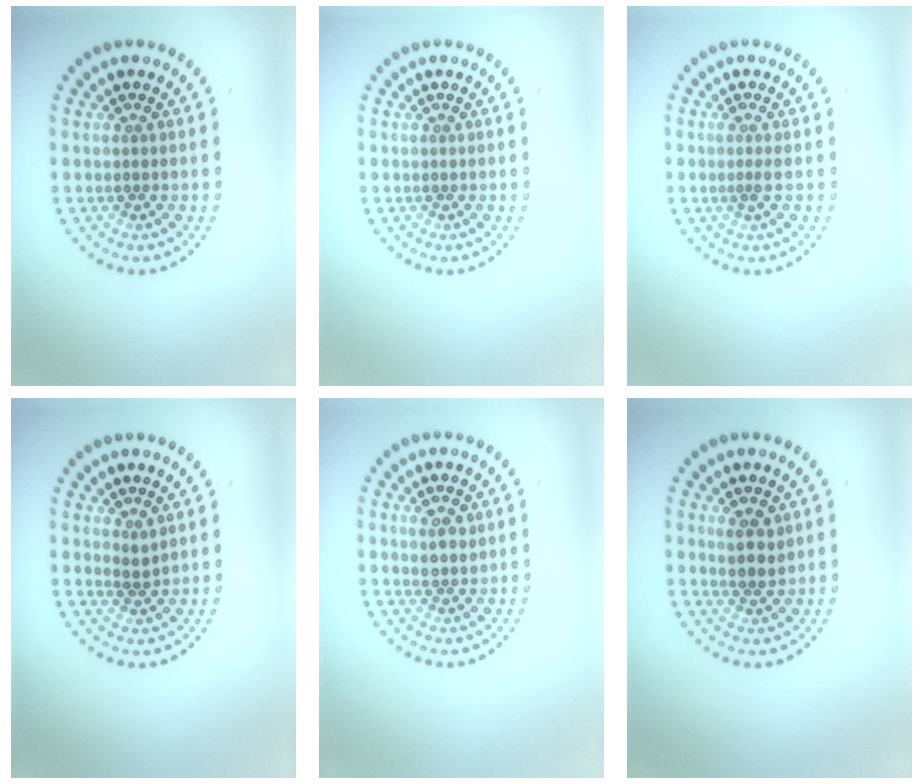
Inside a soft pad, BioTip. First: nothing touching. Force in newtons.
{"total": 0.0}
{"total": 1.1, "press": 0.9, "slide": 0.7}
{"total": 0.9, "press": 0.7, "slide": 0.5}
{"total": 1.8, "press": 1.8, "slide": 0.5}
{"total": 2.1, "press": 1.8, "slide": 1.0}